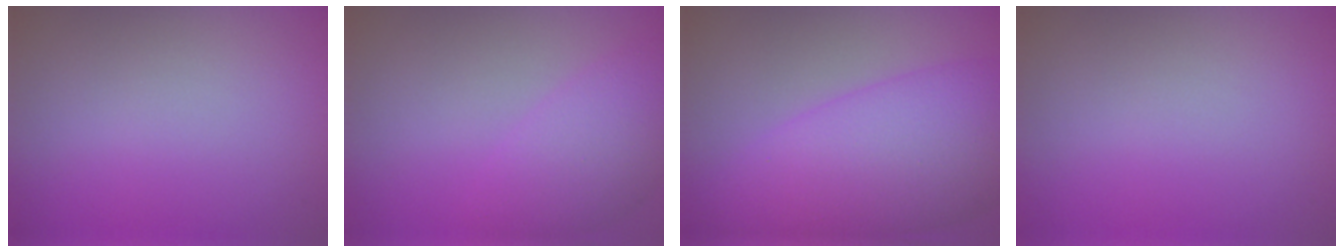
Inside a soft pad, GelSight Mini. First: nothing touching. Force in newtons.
{"total": 4.4, "press": 4.4, "slide": 0.3}
{"total": 9.9, "press": 9.9, "slide": 0.2}
{"total": 0.0}